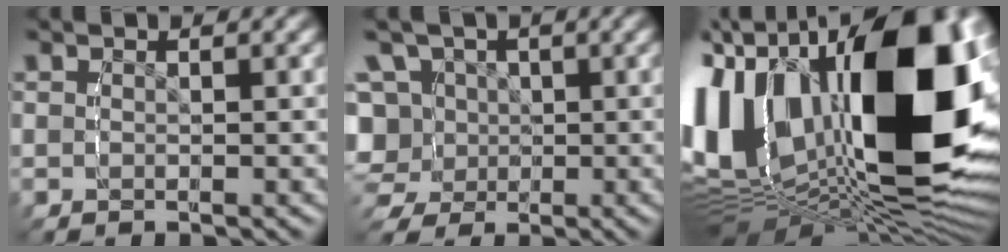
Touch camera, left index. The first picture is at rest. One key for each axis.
{"total": 11.1, "fx": -0.5, "fy": 10.2, "fz": 4.4, "tx": -0.122, "ty": -0.038, "tz": -0.010}
{"total": 28.7, "fx": -2.5, "fy": 18.4, "fz": 22.0, "tx": -0.404, "ty": -0.043, "tz": -0.023}